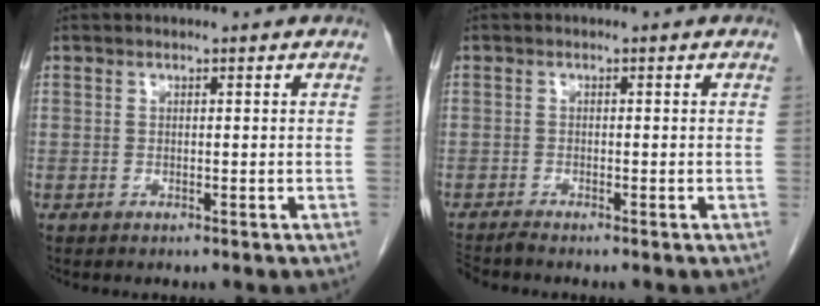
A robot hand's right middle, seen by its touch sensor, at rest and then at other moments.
{"total": 1.9, "force": [-1.7, -0.5, 0.5], "torque": [-0.014, -0.007, -0.035]}